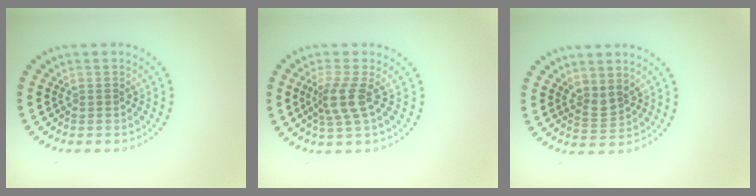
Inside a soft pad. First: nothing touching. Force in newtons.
{"total": 2.8, "press": 2.1, "slide": 1.9}
{"total": 1.9, "press": 1.4, "slide": 1.2}